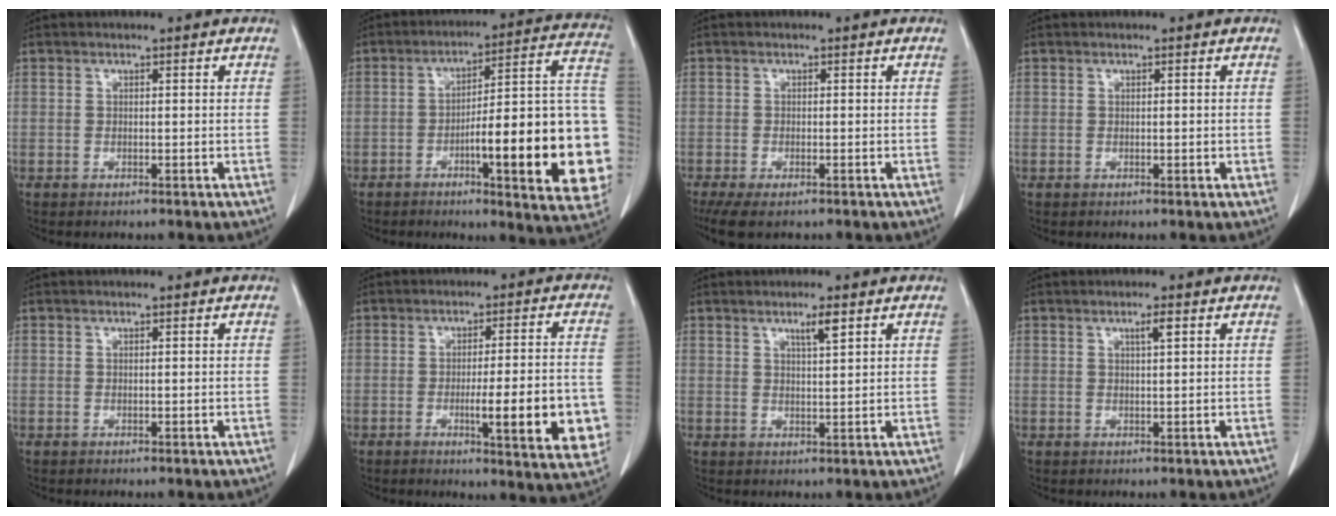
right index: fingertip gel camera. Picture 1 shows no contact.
{"total": 23.8, "force": [-5.5, 3.6, 22.8], "torque": [-0.214, 0.022, -0.067]}
{"total": 5.9, "force": [-4.2, 1.8, 3.6], "torque": [-0.063, -0.017, -0.068]}
{"total": 0.7, "force": [-0.1, 0.2, 0.6], "torque": [-0.011, -0.002, 0.000]}
{"total": 0.0}
{"total": 13.2, "force": [-3.5, 1.7, 12.7], "torque": [-0.137, -0.002, -0.039]}
{"total": 2.7, "force": [1.6, 0.1, 2.2], "torque": [-0.041, -0.002, 0.029]}
{"total": 1.6, "force": [0.8, 0.0, 1.5], "torque": [-0.026, -0.001, 0.012]}